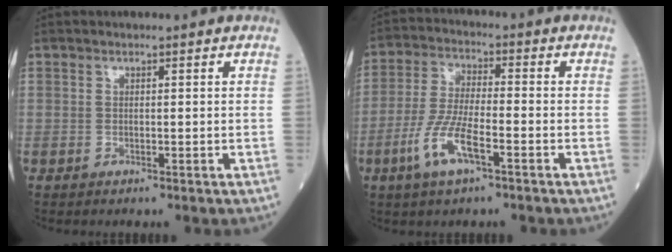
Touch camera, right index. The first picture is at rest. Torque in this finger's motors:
{"motor_torque": [1.12, -0.58, 0.63, 0.20]}